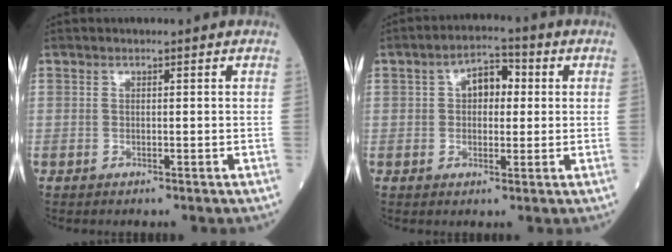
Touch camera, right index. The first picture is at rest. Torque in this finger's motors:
{"motor_torque": [0.12, 0.01, 0.09, 0.03]}